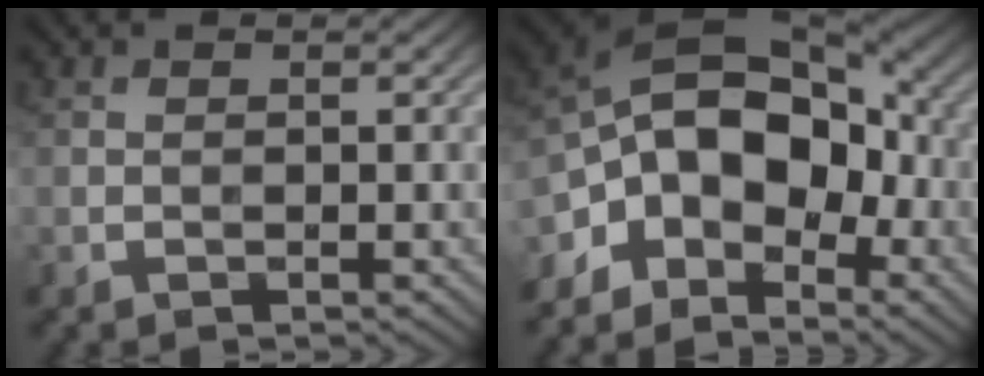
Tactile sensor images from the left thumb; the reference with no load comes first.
{"total": 12.7, "force": [-3.6, 8.2, 9.1], "torque": [-0.169, 0.002, -0.079]}